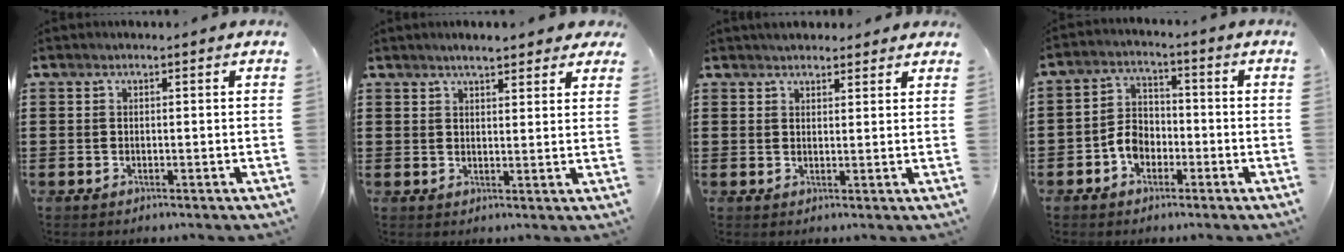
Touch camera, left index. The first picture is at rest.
{"total": 3.6, "force": [3.1, 0.5, 1.7], "torque": [-0.039, 0.001, 0.056]}
{"total": 2.3, "force": [2.2, 0.7, 0.2], "torque": [-0.008, 0.004, 0.043]}
{"total": 4.7, "force": [-2.1, 3.4, 2.4], "torque": [-0.063, 0.008, -0.046]}